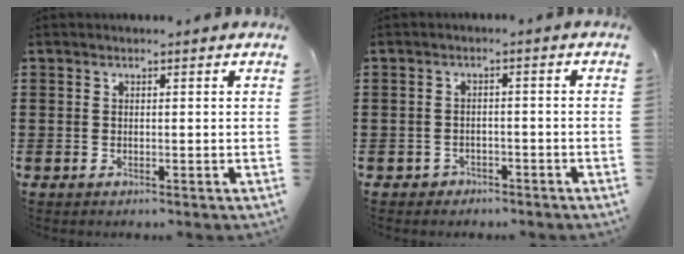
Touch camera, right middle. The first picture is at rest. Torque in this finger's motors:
{"motor_torque": [-0.16, -0.19, -0.02, -0.01]}